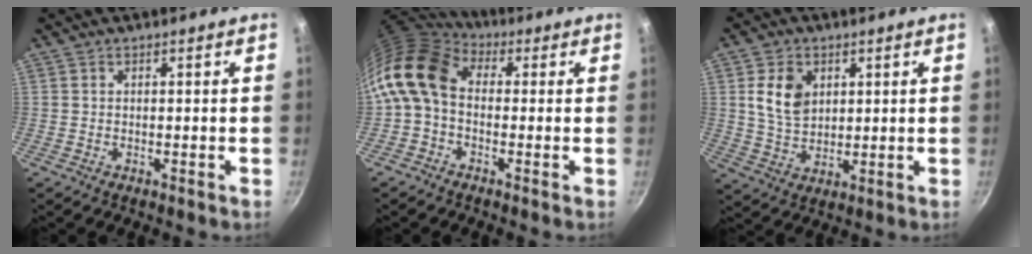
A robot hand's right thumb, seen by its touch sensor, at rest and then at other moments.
{"total": 11.6, "force": [0.0, 8.4, 8.1], "torque": [-0.148, 0.027, -0.023]}
{"total": 8.5, "force": [2.5, 6.2, 5.3], "torque": [-0.078, -0.014, 0.051]}